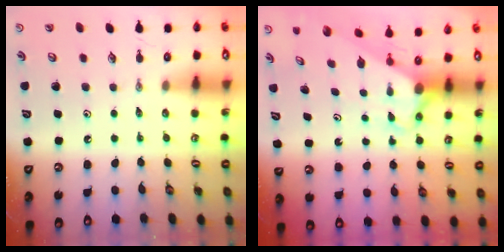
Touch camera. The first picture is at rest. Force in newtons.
{"total": 2.8, "press": 2.8, "slide": 0.2}